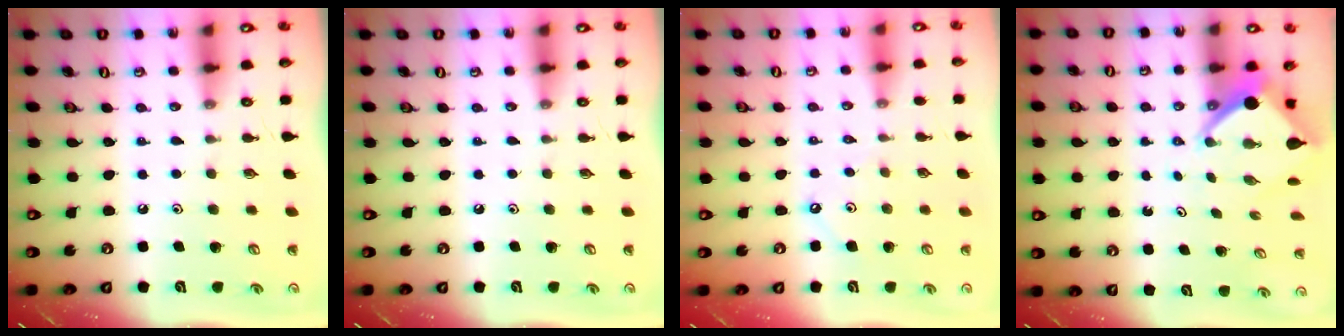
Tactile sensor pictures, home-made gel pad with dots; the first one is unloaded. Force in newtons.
{"total": 0.0}
{"total": 2.5, "press": 2.5, "slide": 0.4}
{"total": 6.7, "press": 6.7, "slide": 0.5}